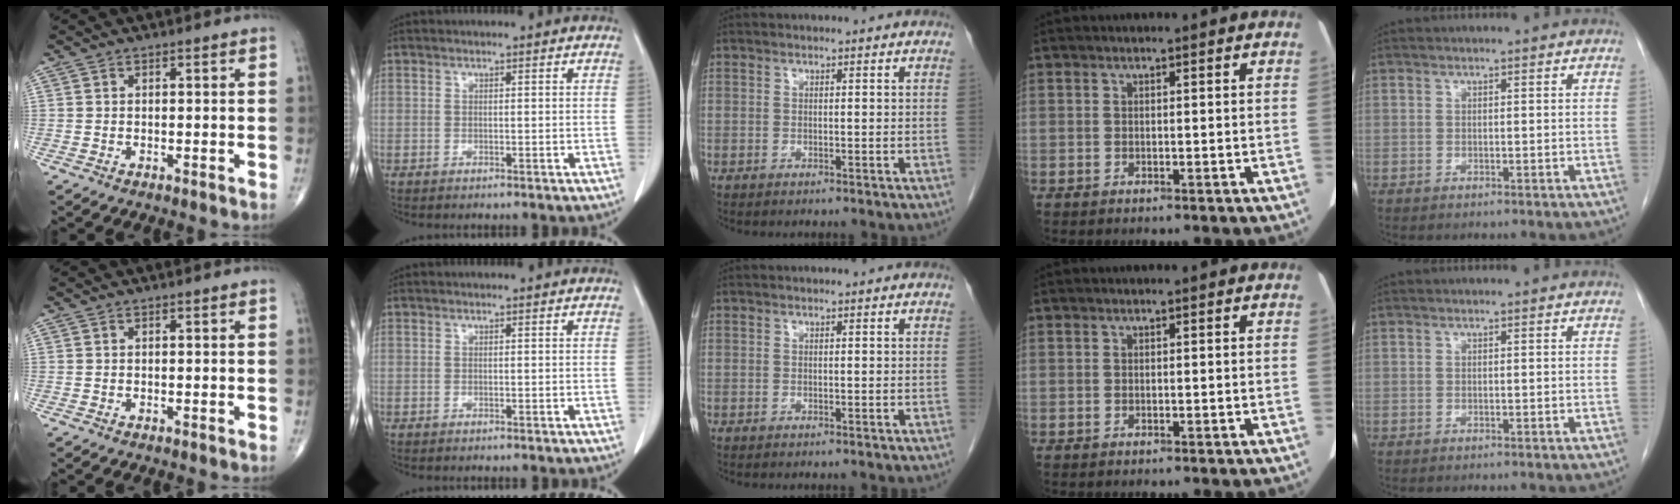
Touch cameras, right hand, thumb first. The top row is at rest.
{}